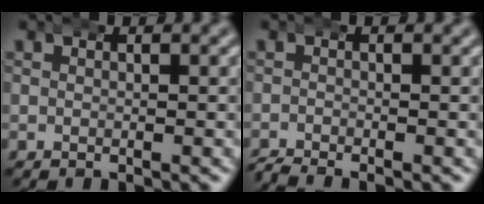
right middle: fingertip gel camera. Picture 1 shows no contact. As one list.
[{"total": 2.0, "force": [-1.9, 0.4, 0.4], "torque": [-0.006, -0.008, -0.032]}]